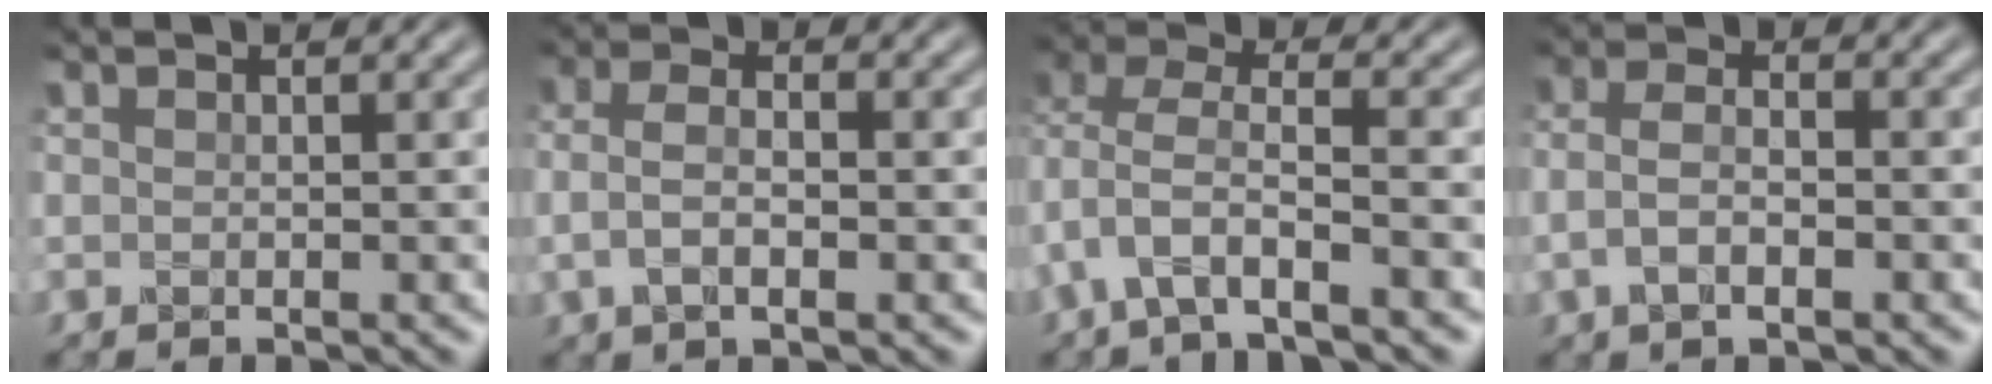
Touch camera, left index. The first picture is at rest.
{"total": 3.1, "force": [-0.4, 1.3, 2.8], "torque": [-0.063, 0.004, -0.011]}
{"total": 5.0, "force": [-1.9, 2.5, 3.8], "torque": [-0.081, 0.003, -0.042]}
{"total": 3.1, "force": [-0.9, 1.3, 2.7], "torque": [-0.061, 0.006, -0.021]}